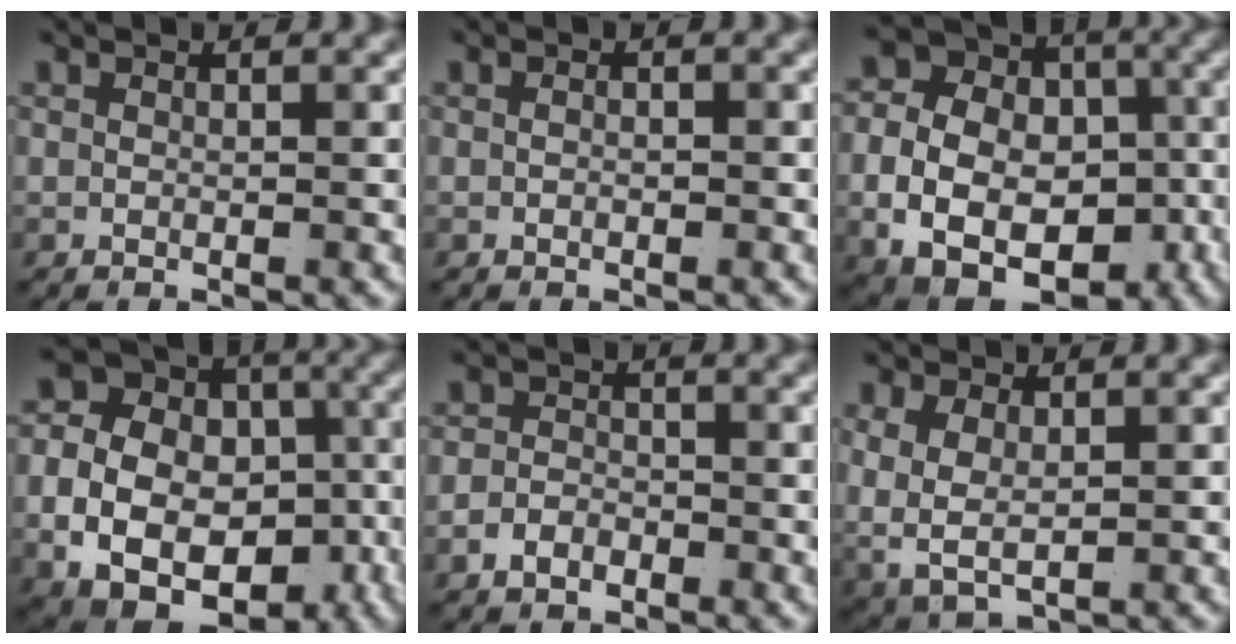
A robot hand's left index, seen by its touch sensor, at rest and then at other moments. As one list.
[{"total": 0.6, "force": [-0.4, 0.3, 0.4], "torque": [-0.008, 0.000, -0.008]}, {"total": 16.5, "force": [-3.7, 13.3, 9.1], "torque": [-0.168, -0.046, -0.058]}, {"total": 18.0, "force": [-3.7, 14.9, 9.3], "torque": [-0.182, -0.046, -0.064]}, {"total": 2.1, "force": [-1.6, 1.3, 0.5], "torque": [-0.004, -0.008, -0.028]}, {"total": 6.5, "force": [0.0, 5.6, 3.3], "torque": [-0.107, -0.021, 0.007]}]